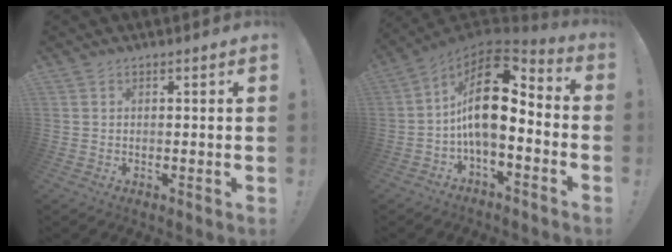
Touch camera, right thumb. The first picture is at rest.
{"total": 17.0, "force": [1.7, 8.4, 14.7], "torque": [-0.245, -0.010, 0.030]}